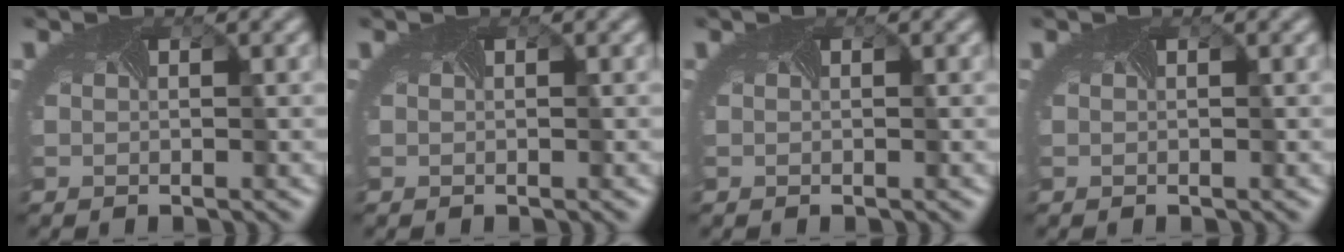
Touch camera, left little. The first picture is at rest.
{"total": 0.0}
{"total": 0.0}
{"total": 0.0}